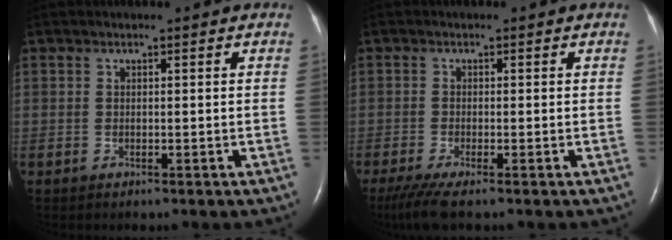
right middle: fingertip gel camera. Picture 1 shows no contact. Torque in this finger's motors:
{"motor_torque": [0.27, -0.24, 0.03, 0.02]}